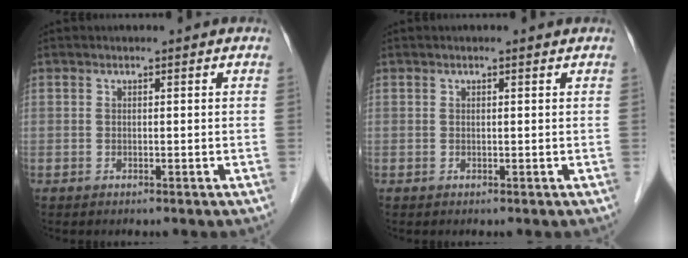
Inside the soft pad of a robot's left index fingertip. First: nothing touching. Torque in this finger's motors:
{"motor_torque": [0.19, -0.18, -0.13, -0.11]}